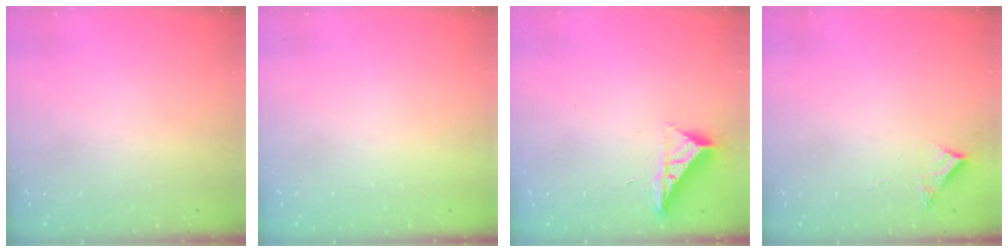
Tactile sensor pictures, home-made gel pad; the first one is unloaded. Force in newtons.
{"total": 1.6, "press": 1.5, "slide": 0.1}
{"total": 6.6, "press": 6.6, "slide": 0.3}
{"total": 3.6, "press": 3.6, "slide": 0.1}